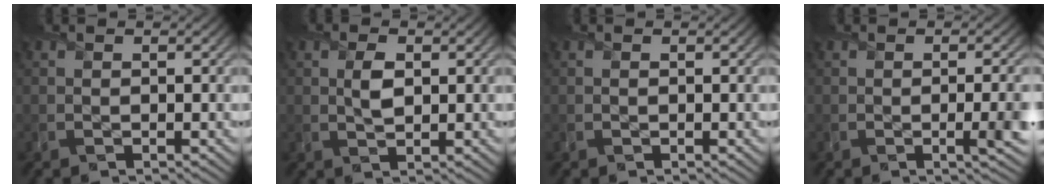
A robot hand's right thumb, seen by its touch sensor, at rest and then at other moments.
{"total": 2.6, "force": [0.6, 1.4, 2.1], "torque": [-0.045, -0.002, 0.012]}
{"total": 0.0}
{"total": 3.8, "force": [-0.5, 0.9, 3.7], "torque": [-0.055, -0.003, -0.005]}